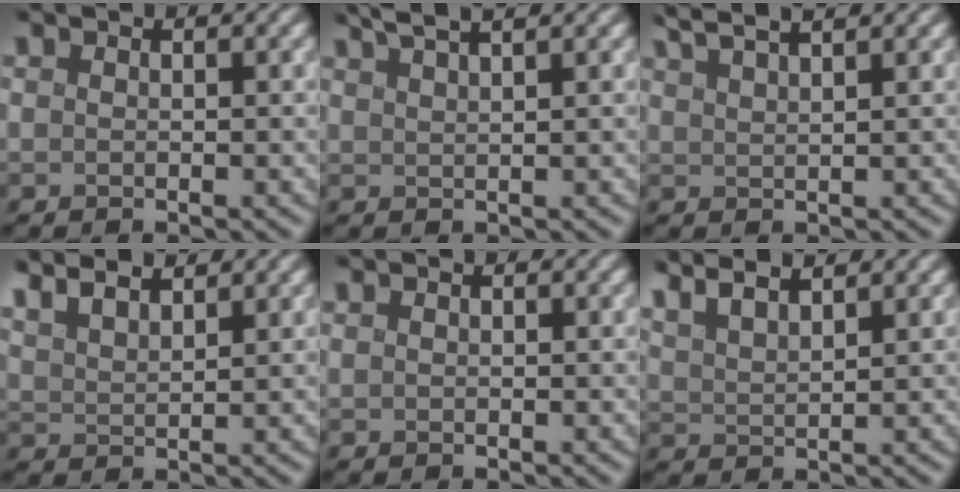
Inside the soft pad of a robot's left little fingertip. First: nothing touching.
{"total": 3.8, "force": [3.2, 0.4, 2.1], "torque": [-0.036, 0.019, 0.037]}
{"total": 4.7, "force": [3.9, 0.7, 2.5], "torque": [-0.044, 0.024, 0.044]}
{"total": 4.9, "force": [3.8, 1.4, 2.8], "torque": [-0.055, 0.020, 0.049]}
{"total": 0.0}
{"total": 5.5, "force": [4.2, 1.4, 3.3], "torque": [-0.079, 0.026, 0.055]}